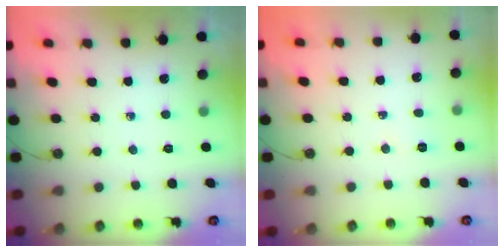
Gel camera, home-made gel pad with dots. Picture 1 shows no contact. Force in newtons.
{"total": 2.6, "press": 2.4, "slide": 0.9}